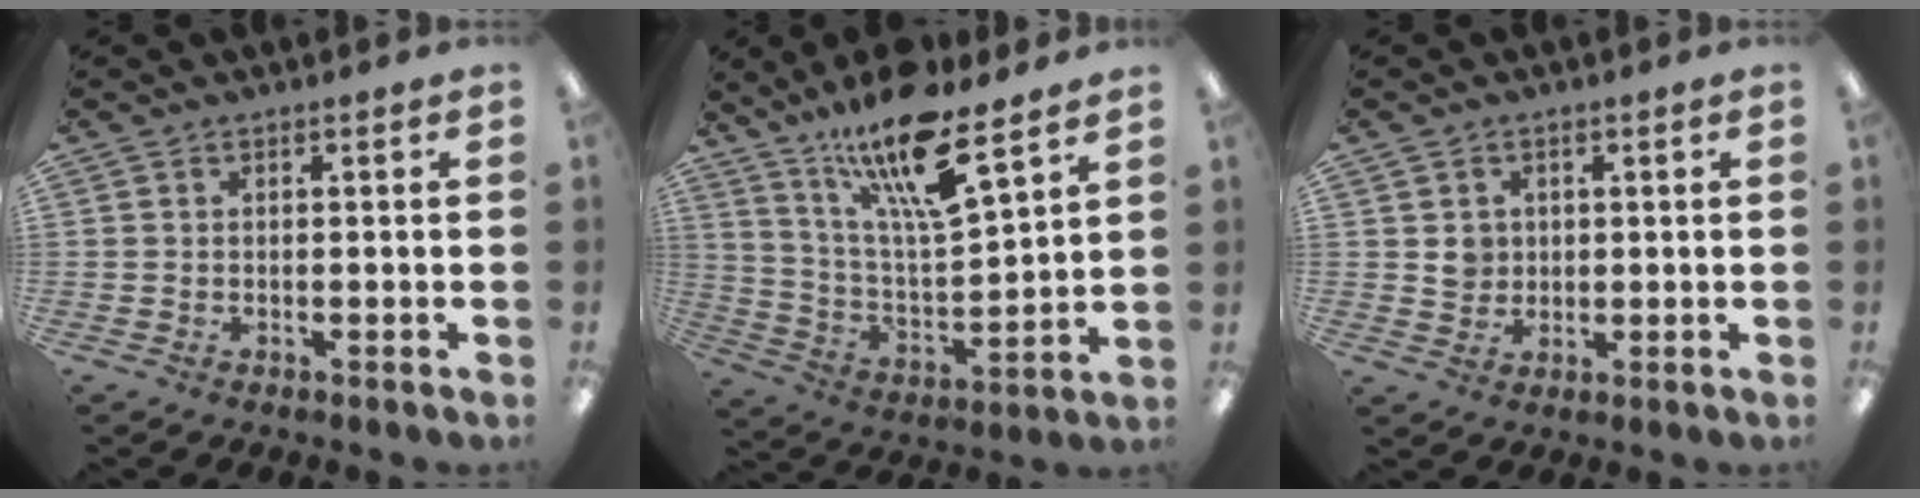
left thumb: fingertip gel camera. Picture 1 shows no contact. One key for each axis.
{"total": 17.8, "fx": 12.8, "fy": 4.3, "fz": 11.5, "tx": -0.211, "ty": -0.073, "tz": 0.214}
{"total": 3.9, "fx": 1.1, "fy": 3.7, "fz": 0.7, "tx": -0.001, "ty": -0.002, "tz": 0.015}